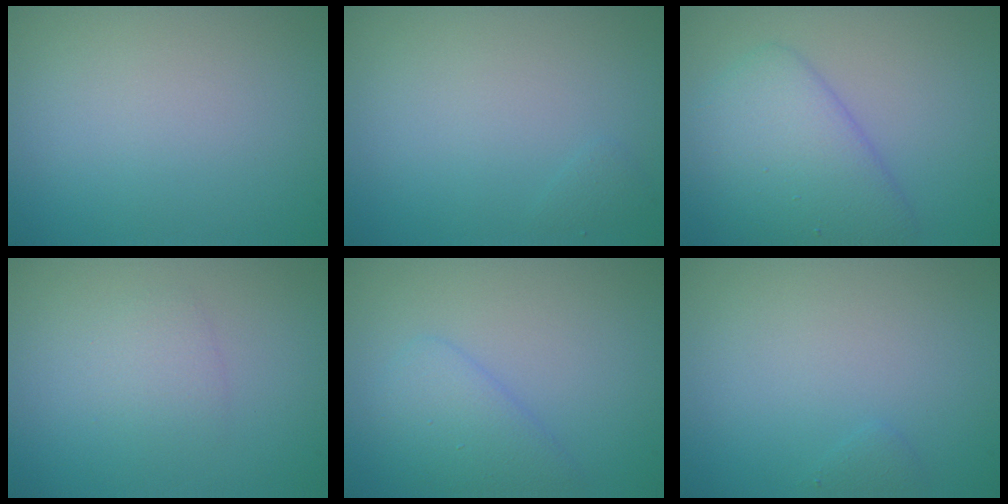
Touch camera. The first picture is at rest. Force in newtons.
{"total": 0.5, "press": 0.5, "slide": 0.1}
{"total": 5.3, "press": 5.3, "slide": 0.1}
{"total": 1.4, "press": 1.4, "slide": 0.1}
{"total": 2.8, "press": 2.8, "slide": 0.1}
{"total": 0.6, "press": 0.6, "slide": 0.1}